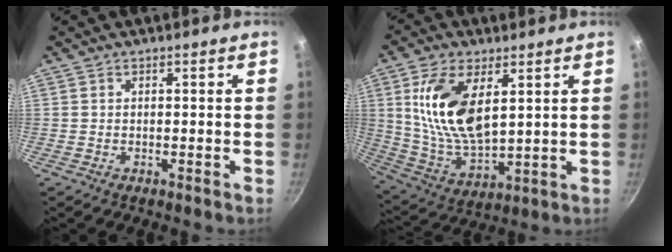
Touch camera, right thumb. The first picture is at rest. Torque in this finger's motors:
{"motor_torque": [-0.55, 1.36, 1.49, 0.37, 0.28]}